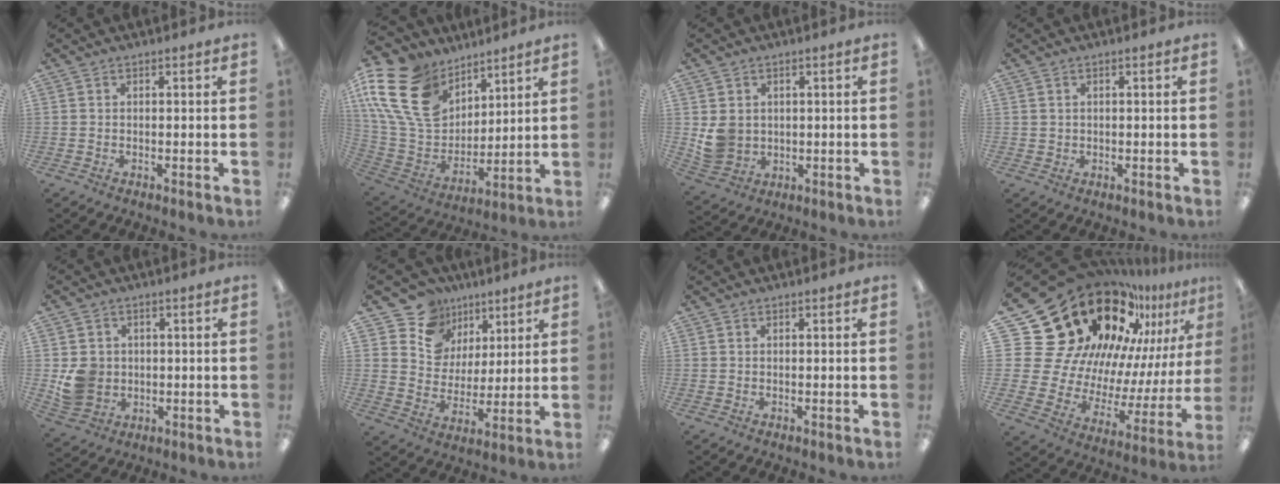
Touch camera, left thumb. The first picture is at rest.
{"total": 21.4, "force": [11.0, 14.6, 11.1], "torque": [-0.260, -0.054, 0.204]}
{"total": 6.0, "force": [1.1, 5.6, 1.9], "torque": [-0.029, 0.007, 0.028]}
{"total": 1.3, "force": [0.6, 1.2, 0.1], "torque": [-0.003, 0.003, 0.010]}
{"total": 7.2, "force": [0.0, 6.8, 2.3], "torque": [-0.052, 0.011, 0.008]}
{"total": 11.7, "force": [7.6, 9.0, 0.9], "torque": [-0.027, -0.069, 0.146]}
{"total": 0.0}
{"total": 31.5, "force": [20.5, 18.8, 14.8], "torque": [-0.247, -0.185, 0.426]}